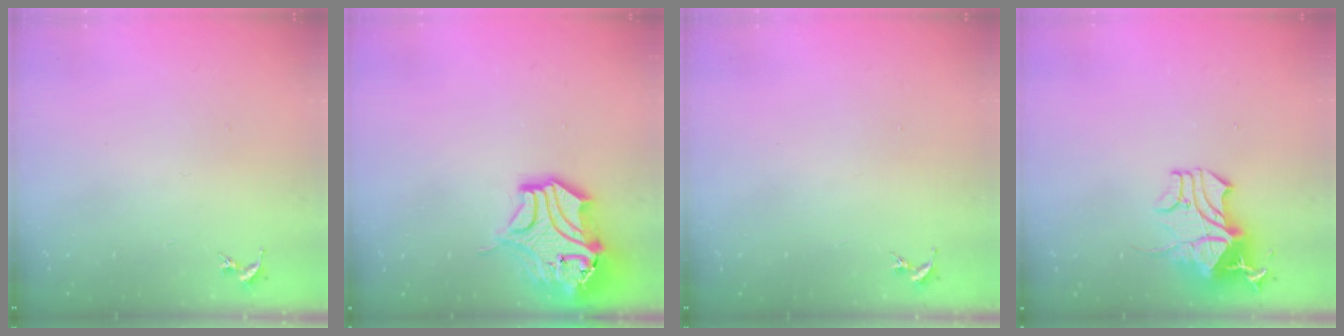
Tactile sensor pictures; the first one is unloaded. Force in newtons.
{"total": 15.8, "press": 15.7, "slide": 2.1}
{"total": 0.0}
{"total": 15.9, "press": 15.9, "slide": 0.4}